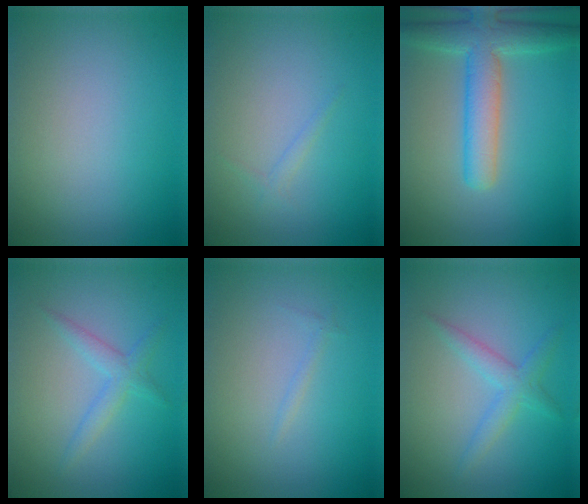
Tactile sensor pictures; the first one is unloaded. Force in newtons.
{"total": 0.8, "press": 0.8, "slide": 0.1}
{"total": 5.6, "press": 5.5, "slide": 0.4}
{"total": 2.0, "press": 2.0, "slide": 0.2}
{"total": 0.5, "press": 0.5, "slide": 0.0}
{"total": 2.3, "press": 2.3, "slide": 0.1}